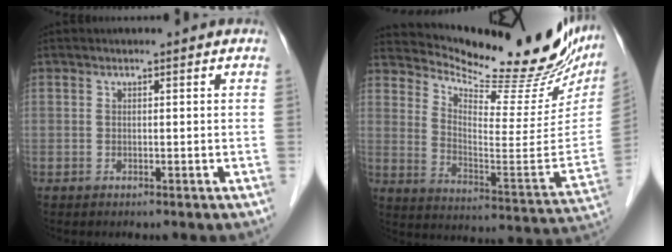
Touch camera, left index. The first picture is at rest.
{"total": 26.4, "force": [23.3, 5.8, 11.0], "torque": [-0.168, -0.073, 0.308]}